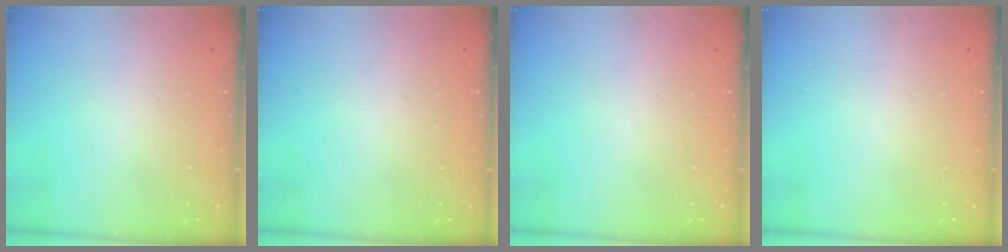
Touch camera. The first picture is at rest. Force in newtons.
{"total": 0.0}
{"total": 0.0}
{"total": 0.0}